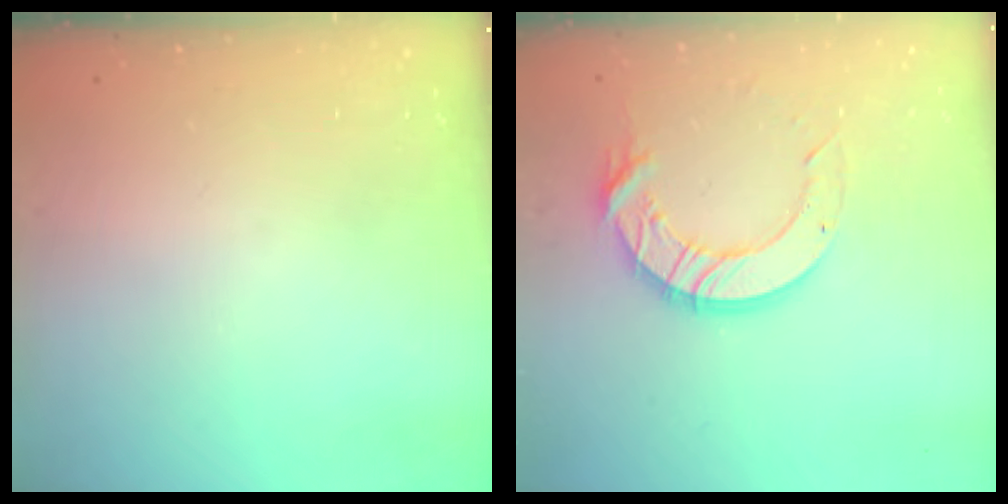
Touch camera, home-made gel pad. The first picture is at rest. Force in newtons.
{"total": 11.6, "press": 11.6, "slide": 1.2}